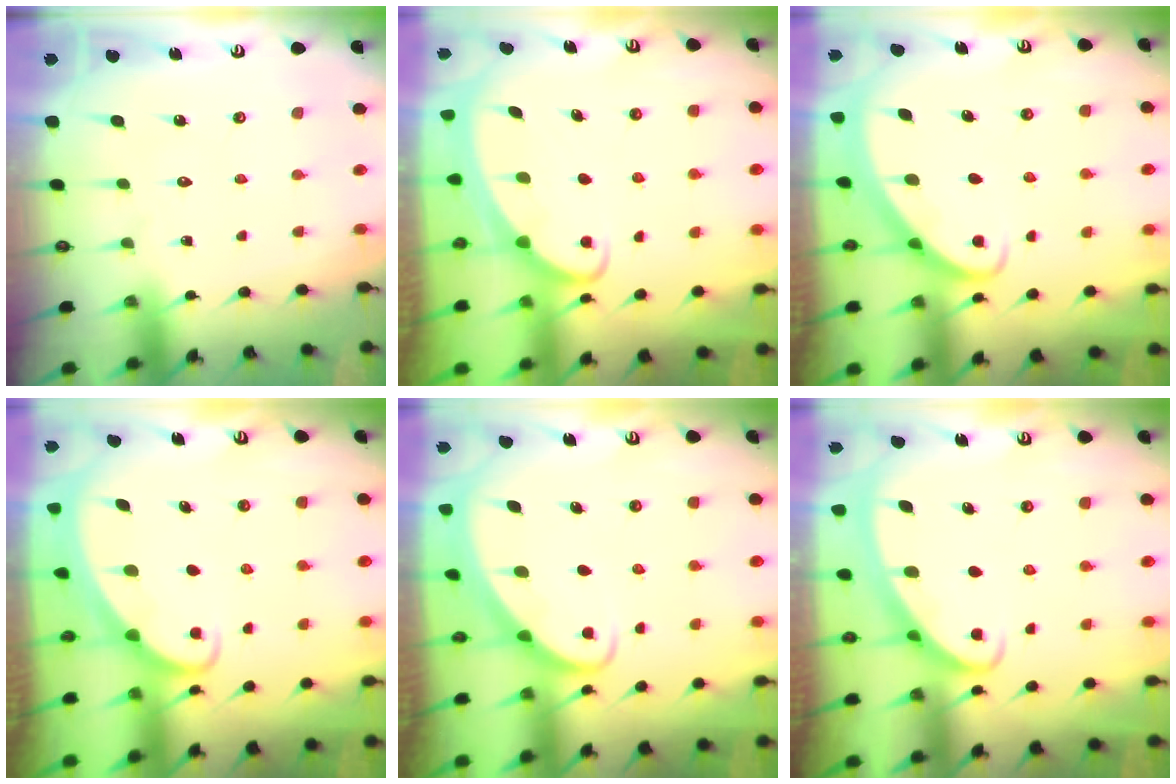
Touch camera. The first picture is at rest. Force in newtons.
{"total": 1.9, "press": 1.9, "slide": 0.3}
{"total": 2.9, "press": 2.9, "slide": 0.2}
{"total": 2.3, "press": 2.3, "slide": 0.2}
{"total": 2.2, "press": 2.2, "slide": 0.2}
{"total": 2.6, "press": 2.6, "slide": 0.3}